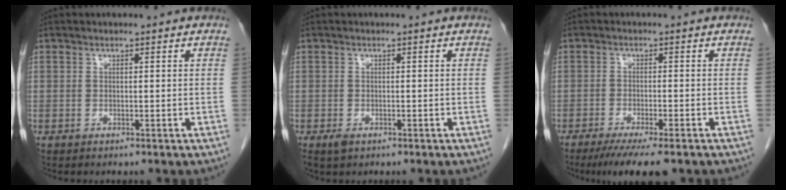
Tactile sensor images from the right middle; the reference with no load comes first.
{"total": 1.4, "force": [-0.7, 0.8, 0.9], "torque": [-0.018, -0.001, -0.007]}
{"total": 8.4, "force": [-6.4, 1.1, 5.4], "torque": [-0.078, -0.017, -0.095]}